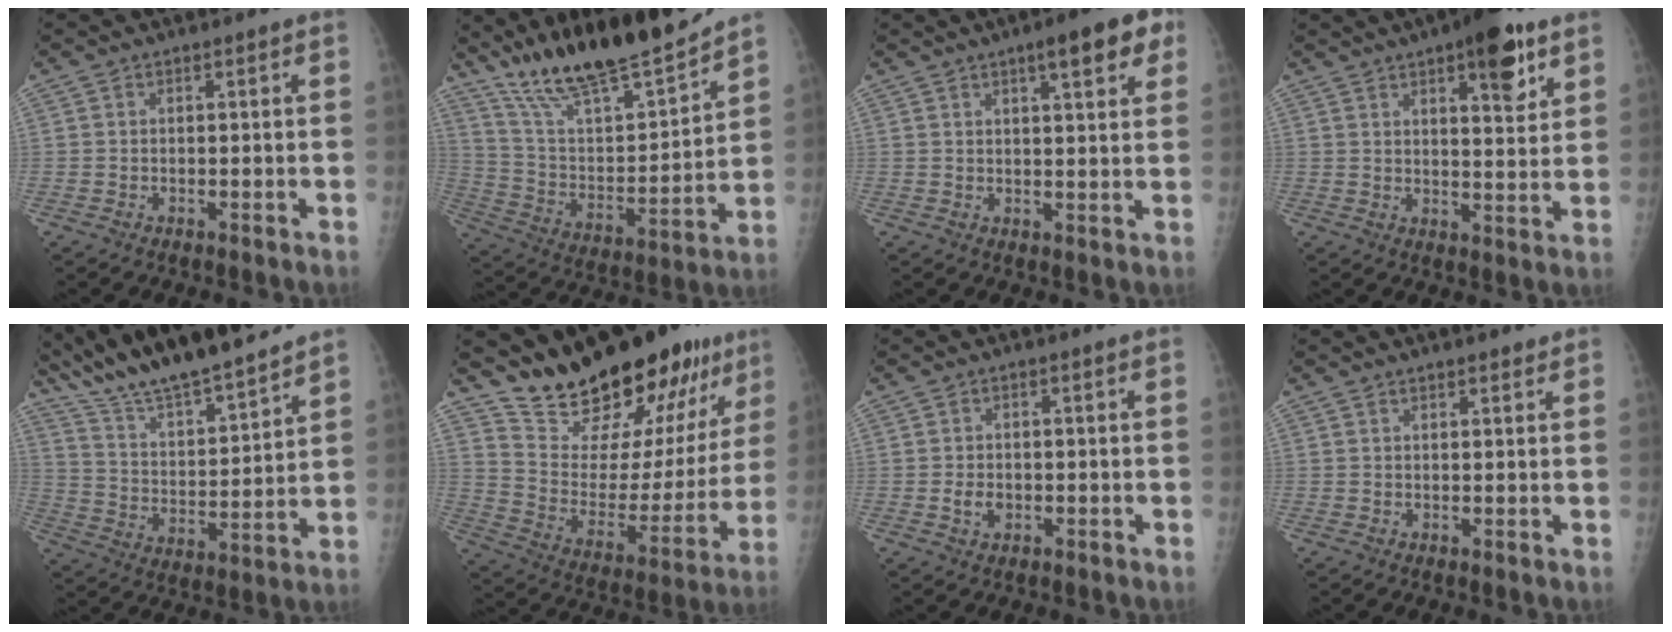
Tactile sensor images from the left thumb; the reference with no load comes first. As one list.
[{"total": 20.5, "force": [17.3, 3.6, 10.5], "torque": [-0.150, -0.094, 0.307]}, {"total": 9.0, "force": [4.7, 2.5, 7.3], "torque": [-0.078, -0.008, 0.058]}, {"total": 11.6, "force": [6.5, 3.9, 8.8], "torque": [-0.097, -0.029, 0.087]}, {"total": 19.5, "force": [17.4, 2.7, 8.5], "torque": [-0.125, -0.076, 0.304]}, {"total": 24.8, "force": [19.7, 8.4, 12.5], "torque": [-0.159, -0.113, 0.300]}, {"total": 2.6, "force": [-0.5, 2.0, 1.6], "torque": [-0.023, 0.002, -0.006]}, {"total": 2.0, "force": [1.7, 0.7, 0.9], "torque": [-0.003, -0.005, 0.021]}]